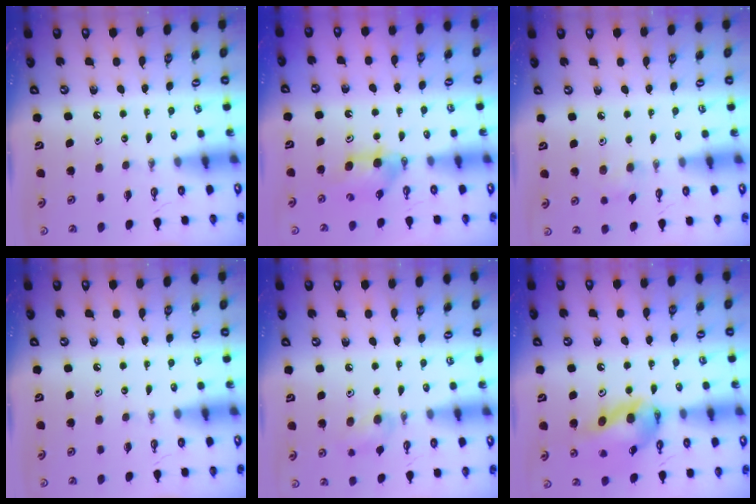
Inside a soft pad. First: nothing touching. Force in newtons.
{"total": 4.5, "press": 4.3, "slide": 1.4}
{"total": 6.4, "press": 6.4, "slide": 1.0}
{"total": 0.0}
{"total": 9.0, "press": 6.3, "slide": 6.5}
{"total": 14.0, "press": 13.8, "slide": 2.3}